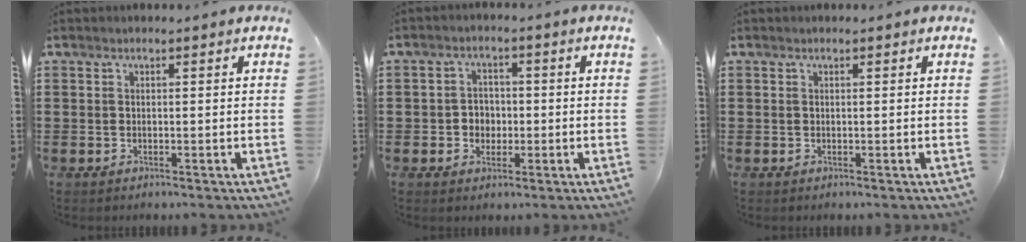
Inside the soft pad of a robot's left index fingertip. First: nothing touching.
{"total": 2.9, "force": [-0.6, 2.6, 1.1], "torque": [-0.031, 0.006, -0.017]}
{"total": 0.0}